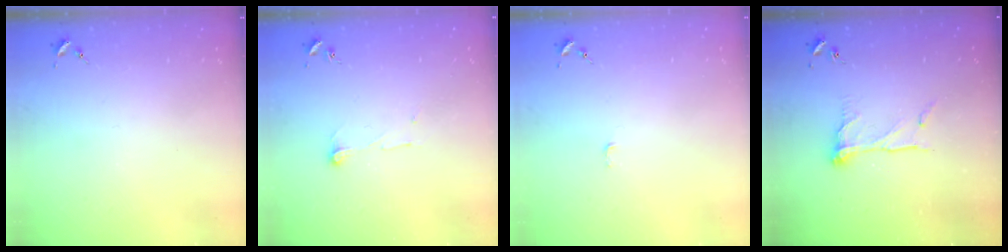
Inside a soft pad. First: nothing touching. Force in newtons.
{"total": 5.4, "press": 5.4, "slide": 0.2}
{"total": 2.7, "press": 2.7, "slide": 0.3}
{"total": 11.4, "press": 11.3, "slide": 1.0}